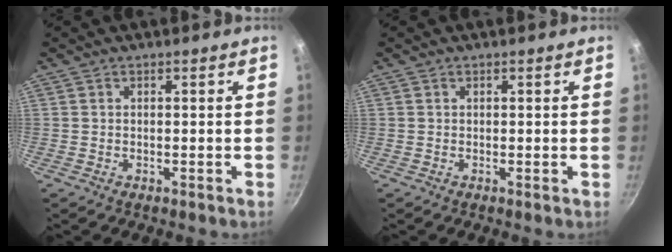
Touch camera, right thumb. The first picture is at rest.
{"total": 0.0}